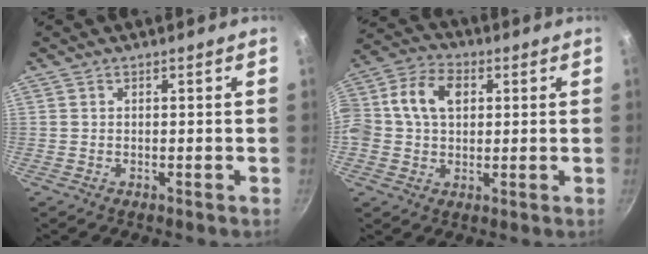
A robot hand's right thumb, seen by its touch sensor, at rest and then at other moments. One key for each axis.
{"total": 14.0, "fx": 2.5, "fy": 10.1, "fz": 9.3, "tx": -0.171, "ty": 0.028, "tz": 0.028}